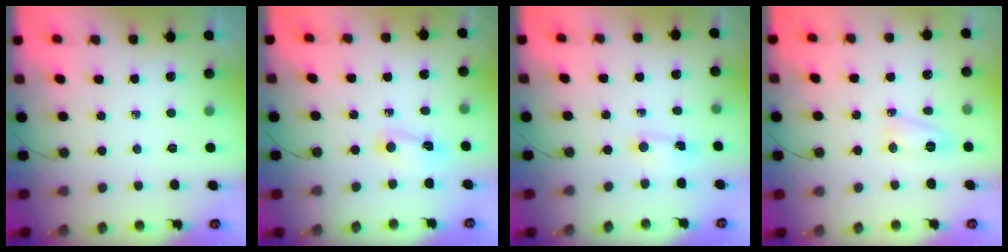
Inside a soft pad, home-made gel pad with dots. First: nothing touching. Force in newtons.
{"total": 2.1, "press": 2.1, "slide": 0.3}
{"total": 1.1, "press": 1.0, "slide": 0.5}
{"total": 5.2, "press": 5.1, "slide": 0.6}